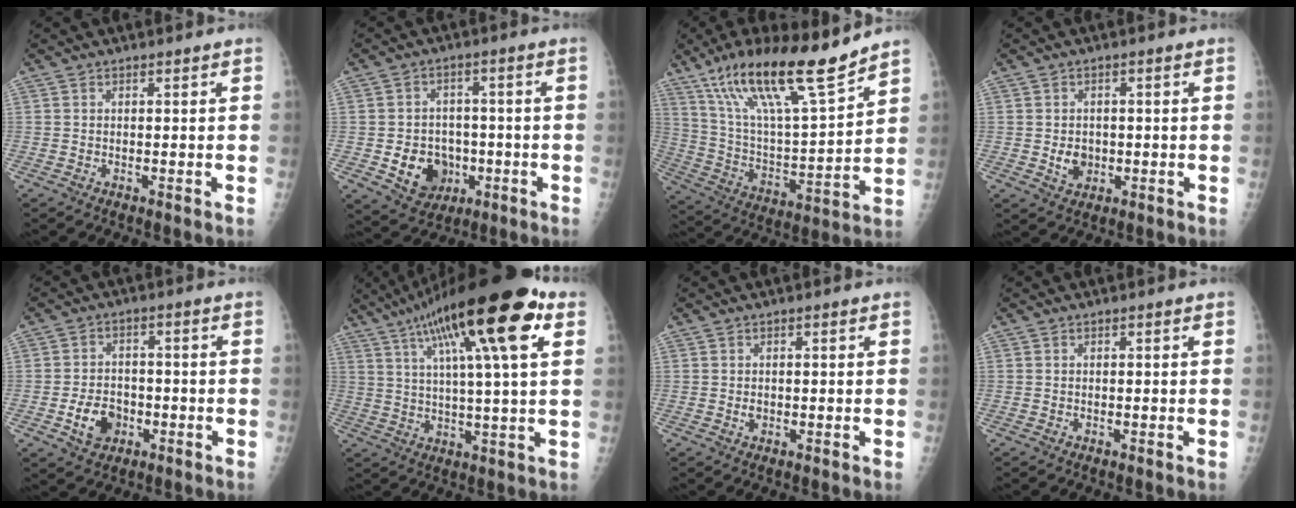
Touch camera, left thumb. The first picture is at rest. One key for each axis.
{"total": 9.6, "fx": -2.6, "fy": 8.0, "fz": 4.8, "tx": -0.040, "ty": 0.013, "tz": -0.030}
{"total": 20.8, "fx": 15.0, "fy": 3.5, "fz": 14.0, "tx": -0.229, "ty": -0.063, "tz": 0.274}
{"total": 3.9, "fx": -0.6, "fy": 3.2, "fz": 2.2, "tx": -0.019, "ty": 0.002, "tz": -0.002}
{"total": 7.0, "fx": -2.6, "fy": 5.2, "fz": 3.8, "tx": -0.047, "ty": 0.016, "tz": -0.041}
{"total": 22.7, "fx": 10.6, "fy": 4.4, "fz": 19.6, "tx": -0.317, "ty": 0.005, "tz": 0.167}
{"total": 1.2, "fx": -0.1, "fy": 0.9, "fz": 0.8, "tx": -0.006, "ty": 0.001, "tz": 0.000}
{"total": 0.0}